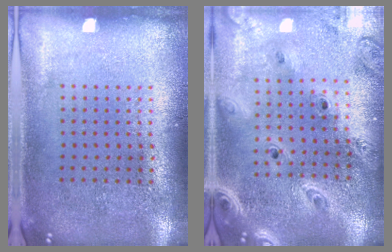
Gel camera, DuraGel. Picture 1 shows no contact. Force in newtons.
{"total": 2.9, "press": 2.5, "slide": 1.6}